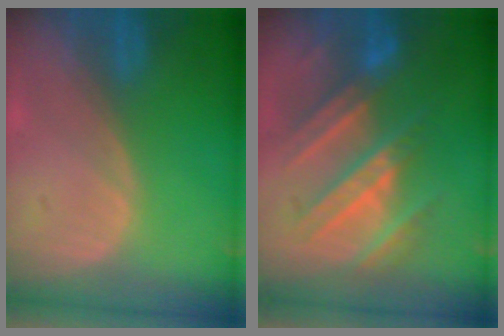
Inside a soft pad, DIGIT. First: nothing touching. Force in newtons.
{"total": 9.3, "press": 9.2, "slide": 1.5}